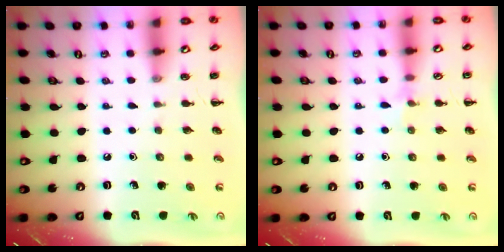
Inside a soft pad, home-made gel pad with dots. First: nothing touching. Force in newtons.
{"total": 5.3, "press": 5.0, "slide": 1.9}